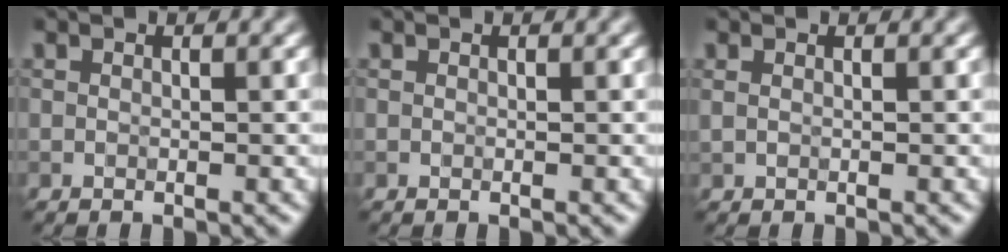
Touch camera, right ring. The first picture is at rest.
{"total": 0.0}
{"total": 0.6, "force": [0.4, 0.3, 0.4], "torque": [-0.009, 0.000, 0.004]}